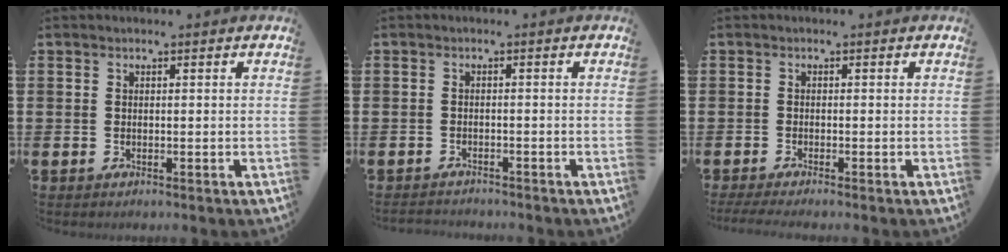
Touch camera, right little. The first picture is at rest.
{"total": 1.5, "force": [-1.5, 0.0, -0.1], "torque": [-0.002, 0.002, -0.032]}
{"total": 1.2, "force": [-0.8, 0.0, 0.9], "torque": [-0.012, 0.000, -0.014]}